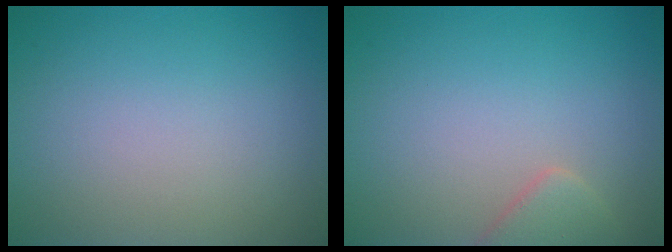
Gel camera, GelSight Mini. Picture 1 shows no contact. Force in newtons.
{"total": 2.1, "press": 2.1, "slide": 0.2}